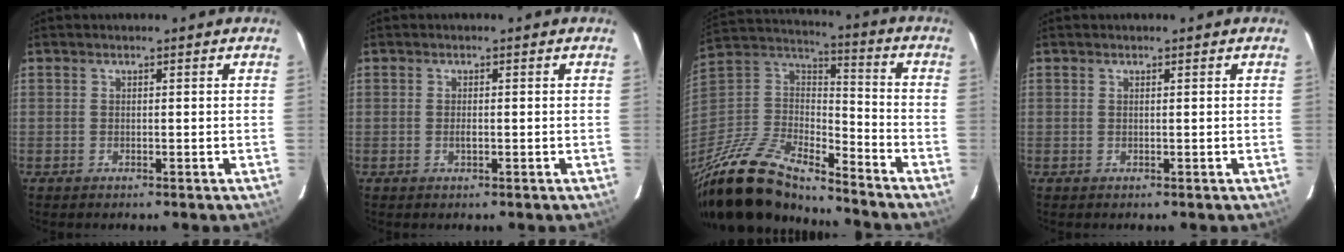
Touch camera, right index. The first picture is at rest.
{"total": 1.0, "force": [-0.2, 0.4, 0.8], "torque": [-0.016, 0.000, -0.005]}
{"total": 21.3, "force": [-17.2, 6.5, 10.8], "torque": [-0.230, -0.009, -0.320]}
{"total": 0.0}